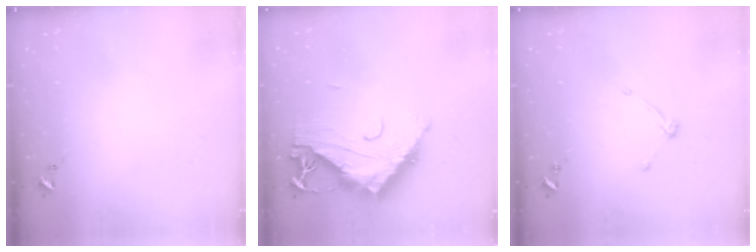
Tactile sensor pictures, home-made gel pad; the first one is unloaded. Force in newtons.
{"total": 17.4, "press": 17.3, "slide": 1.6}
{"total": 4.0, "press": 4.0, "slide": 0.6}